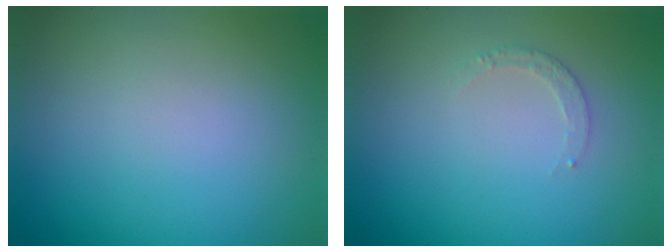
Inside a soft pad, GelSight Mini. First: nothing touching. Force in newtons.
{"total": 1.3, "press": 1.2, "slide": 0.2}